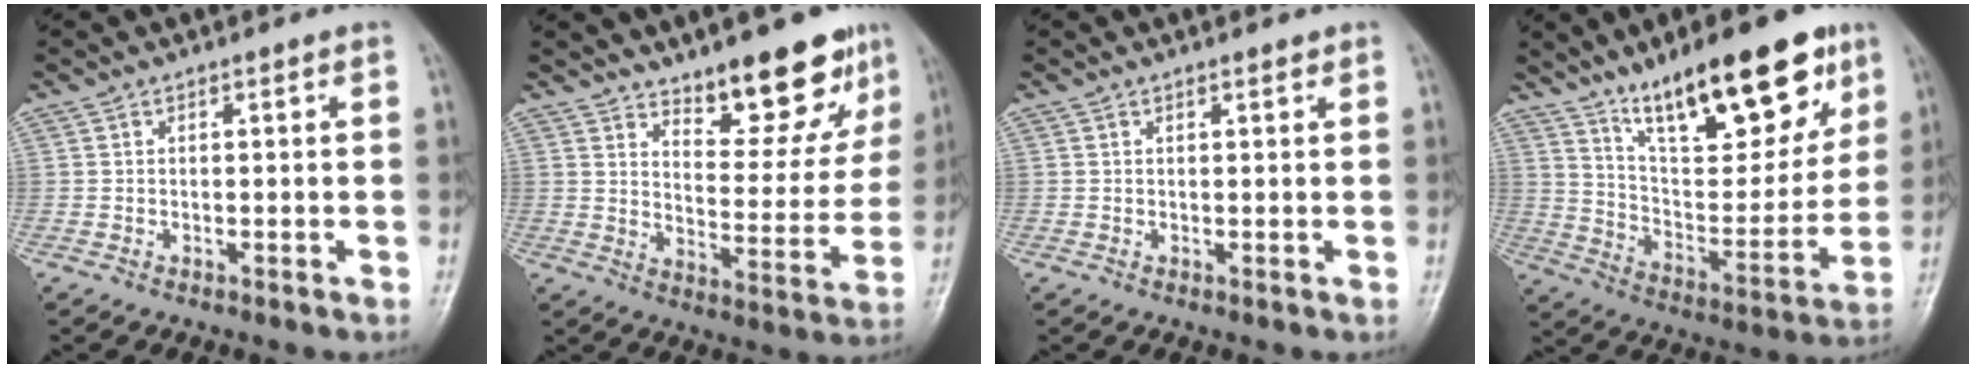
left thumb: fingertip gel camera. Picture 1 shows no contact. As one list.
[{"total": 11.4, "force": [8.7, 3.9, 6.3], "torque": [-0.042, -0.065, 0.130]}, {"total": 0.7, "force": [0.5, 0.2, 0.4], "torque": [-0.007, -0.003, 0.007]}, {"total": 23.1, "force": [14.3, 8.1, 16.2], "torque": [-0.204, -0.056, 0.238]}]